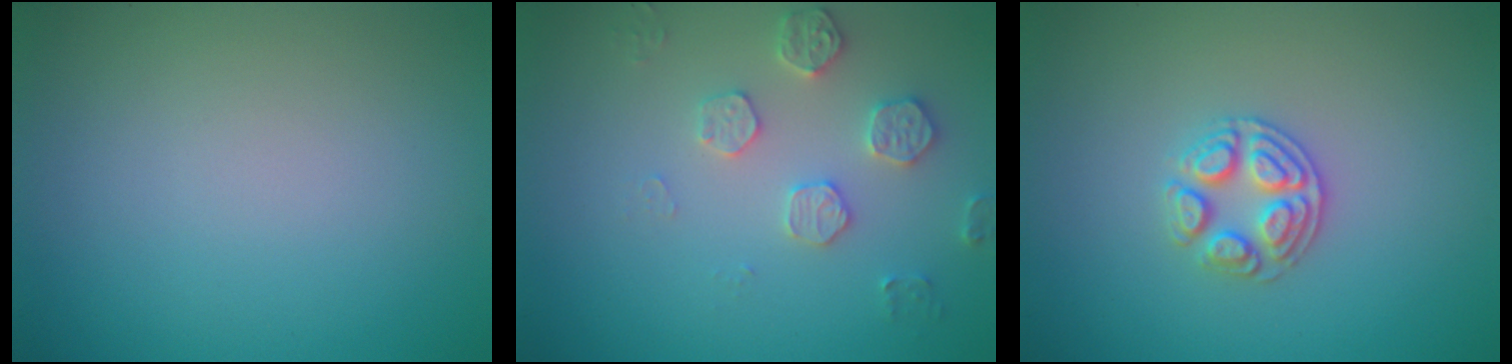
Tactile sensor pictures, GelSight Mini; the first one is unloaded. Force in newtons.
{"total": 2.7, "press": 2.7, "slide": 0.5}
{"total": 2.9, "press": 2.7, "slide": 1.0}